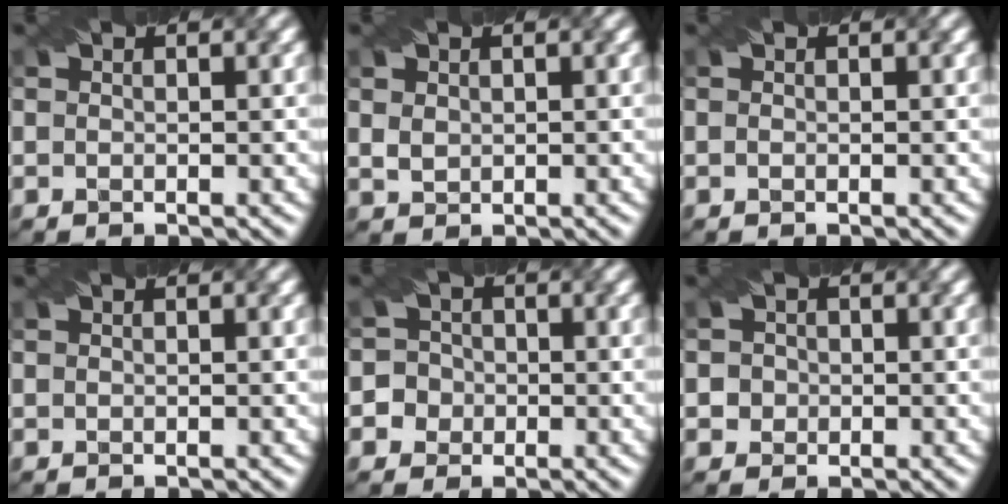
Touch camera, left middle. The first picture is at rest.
{"total": 1.2, "force": [0.4, 1.0, 0.6], "torque": [-0.014, 0.000, 0.012]}
{"total": 0.0}
{"total": 0.0}
{"total": 4.0, "force": [-1.0, 3.8, 0.5], "torque": [0.013, 0.021, -0.039]}
{"total": 1.8, "force": [0.2, 1.8, 0.3], "torque": [0.013, 0.013, -0.005]}